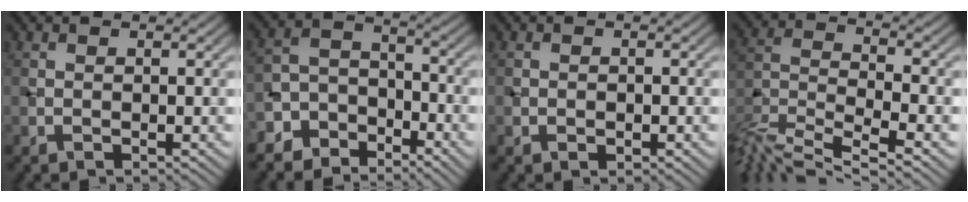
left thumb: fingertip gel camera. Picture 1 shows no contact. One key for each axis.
{"total": 6.9, "fx": -5.6, "fy": 3.7, "fz": 1.7, "tx": -0.041, "ty": -0.001, "tz": -0.120}
{"total": 0.9, "fx": -0.3, "fy": 0.7, "fz": 0.5, "tx": -0.005, "ty": -0.002, "tz": -0.006}
{"total": 9.8, "fx": -6.9, "fy": 2.7, "fz": 6.4, "tx": -0.140, "ty": -0.021, "tz": -0.134}